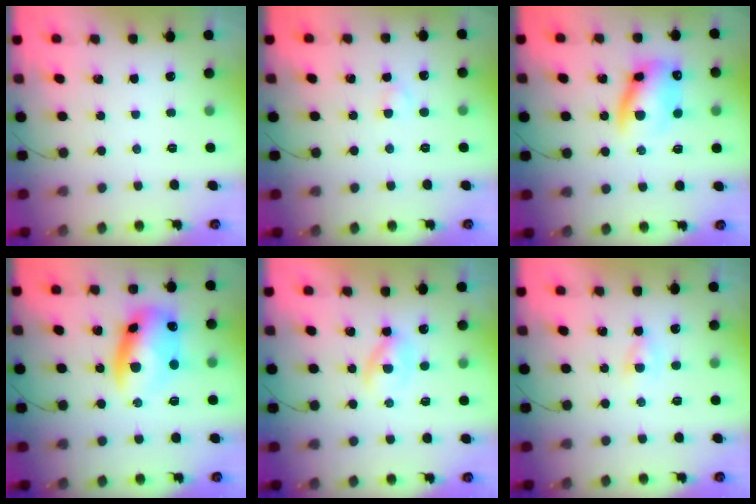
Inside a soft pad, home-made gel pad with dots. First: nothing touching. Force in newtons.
{"total": 1.9, "press": 1.7, "slide": 0.9}
{"total": 12.3, "press": 11.9, "slide": 2.9}
{"total": 13.7, "press": 13.5, "slide": 2.1}
{"total": 2.4, "press": 2.2, "slide": 1.0}
{"total": 1.6, "press": 1.5, "slide": 0.6}